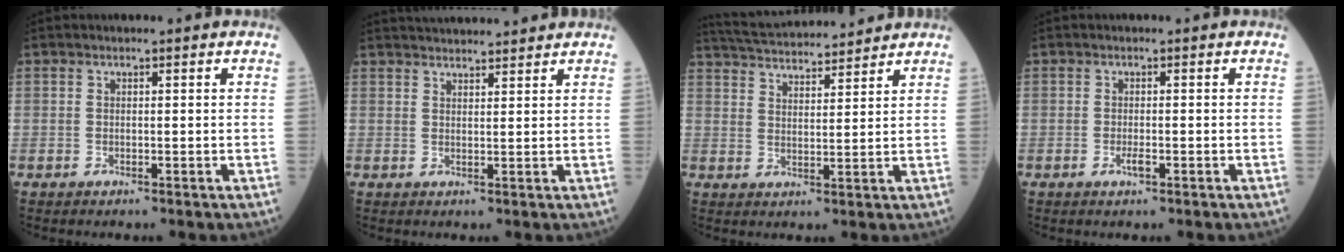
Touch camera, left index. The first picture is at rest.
{"total": 8.3, "force": [7.9, 0.8, 2.4], "torque": [-0.038, 0.030, 0.111]}
{"total": 13.3, "force": [12.6, 1.4, 4.1], "torque": [-0.082, 0.029, 0.200]}
{"total": 1.2, "force": [-0.6, 0.2, 1.0], "torque": [-0.023, -0.001, -0.009]}